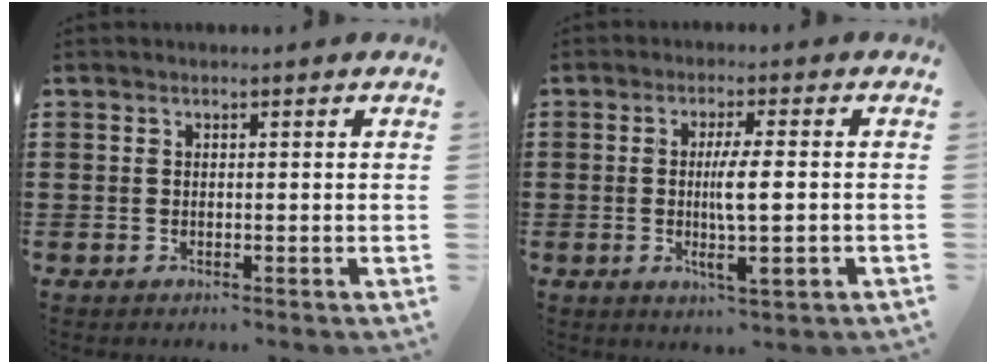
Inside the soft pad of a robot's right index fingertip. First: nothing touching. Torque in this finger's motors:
{"motor_torque": [0.27, -0.19, 0.56, 0.14]}